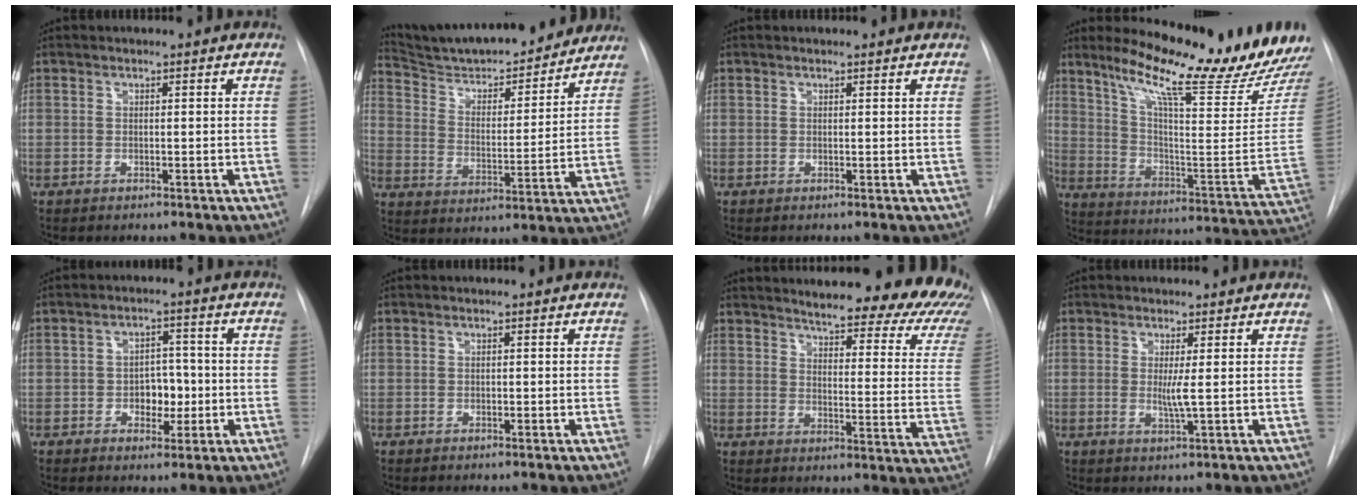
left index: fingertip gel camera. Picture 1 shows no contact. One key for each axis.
{"total": 21.0, "fx": 19.5, "fy": 3.6, "fz": 6.9, "tx": -0.104, "ty": -0.006, "tz": 0.286}
{"total": 1.4, "fx": 1.3, "fy": 0.3, "fz": 0.1, "tx": -0.012, "ty": 0.007, "tz": 0.013}
{"total": 21.7, "fx": 18.6, "fy": -0.5, "fz": 11.3, "tx": -0.181, "ty": -0.083, "tz": 0.267}
{"total": 5.0, "fx": -1.0, "fy": 3.3, "fz": 3.5, "tx": -0.046, "ty": 0.010, "tz": -0.011}
{"total": 0.0}
{"total": 25.4, "fx": 22.8, "fy": 3.5, "fz": 10.8, "tx": -0.147, "ty": -0.111, "tz": 0.257}
{"total": 2.4, "fx": 0.2, "fy": -0.2, "fz": 2.4, "tx": -0.052, "ty": -0.007, "tz": 0.005}